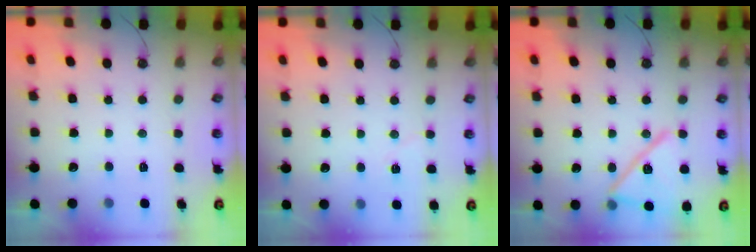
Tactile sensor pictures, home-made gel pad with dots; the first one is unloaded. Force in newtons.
{"total": 5.1, "press": 5.0, "slide": 1.1}
{"total": 16.4, "press": 15.1, "slide": 6.2}